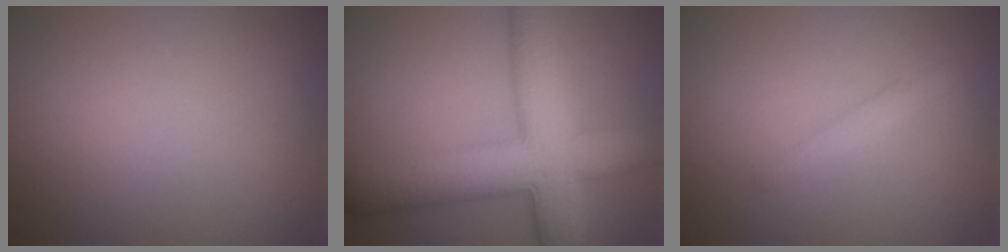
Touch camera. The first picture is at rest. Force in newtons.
{"total": 9.4, "press": 9.4, "slide": 0.4}
{"total": 1.4, "press": 1.4, "slide": 0.1}